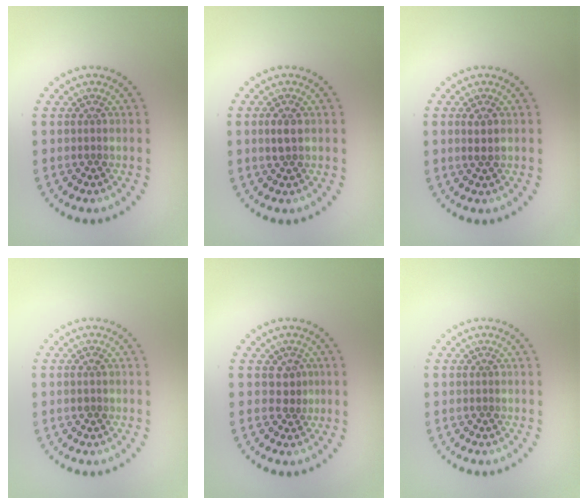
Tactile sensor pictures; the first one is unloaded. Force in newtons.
{"total": 1.4, "press": 1.4, "slide": 0.2}
{"total": 1.3, "press": 1.2, "slide": 0.5}
{"total": 0.7, "press": 0.7, "slide": 0.2}
{"total": 1.2, "press": 0.8, "slide": 0.8}
{"total": 0.0}